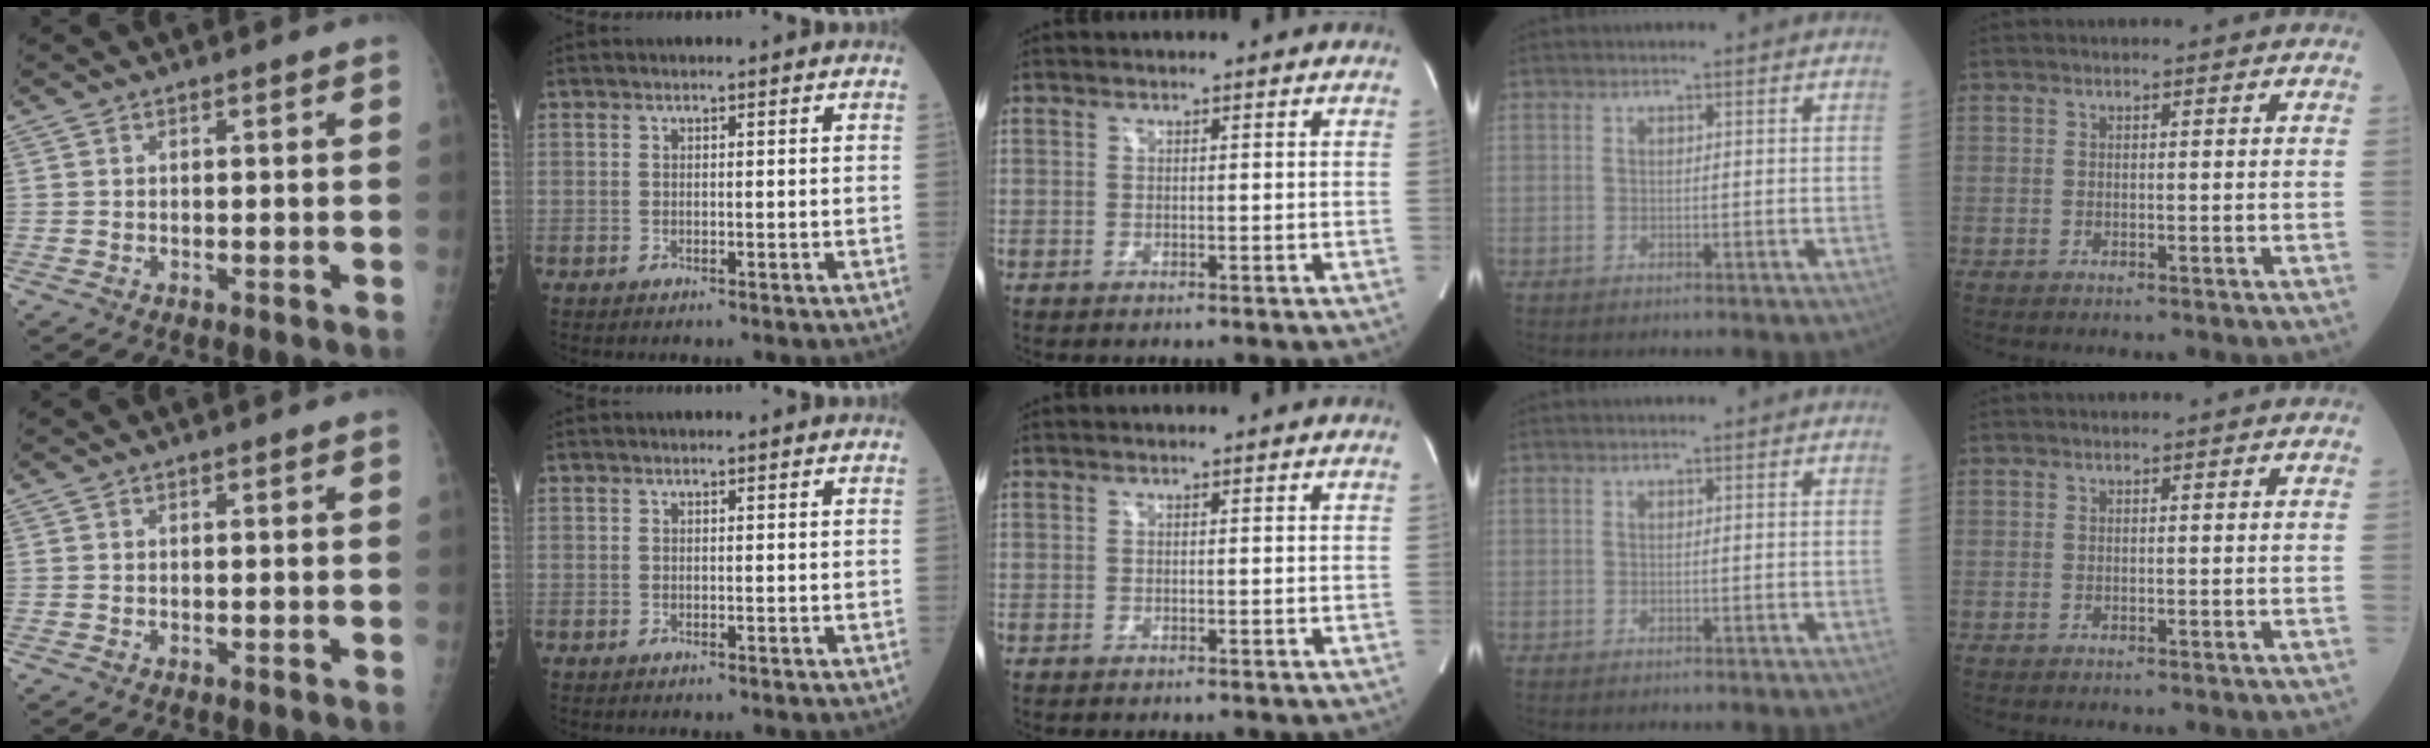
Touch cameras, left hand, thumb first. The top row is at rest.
{}